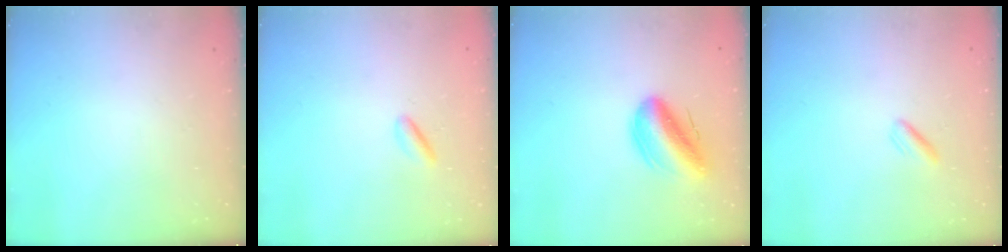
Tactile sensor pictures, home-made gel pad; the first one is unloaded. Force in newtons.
{"total": 2.4, "press": 2.4, "slide": 0.5}
{"total": 13.6, "press": 13.1, "slide": 3.7}
{"total": 2.0, "press": 1.9, "slide": 0.7}